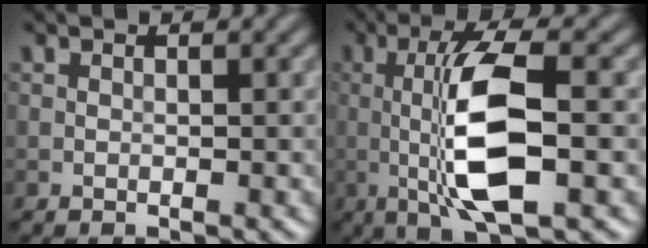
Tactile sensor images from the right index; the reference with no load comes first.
{"total": 8.1, "force": [-0.9, 2.2, 7.8], "torque": [-0.144, 0.002, -0.017]}